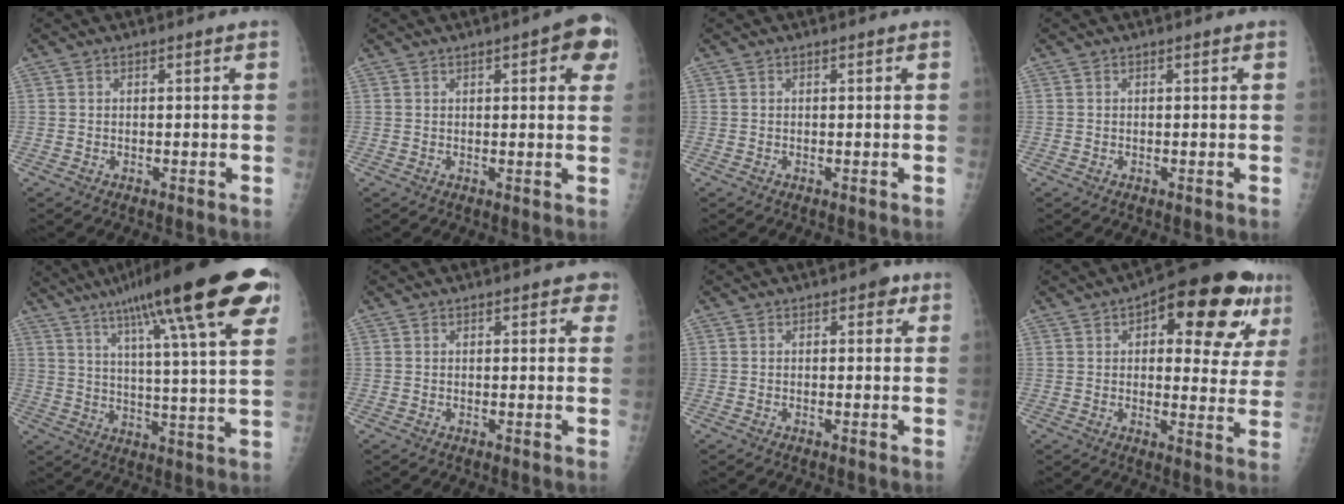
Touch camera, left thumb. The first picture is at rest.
{"total": 6.8, "force": [2.8, 2.0, 5.9], "torque": [-0.050, -0.002, 0.026]}
{"total": 0.0}
{"total": 0.0}
{"total": 26.6, "force": [15.3, 4.0, 21.4], "torque": [-0.319, -0.020, 0.220]}
{"total": 2.3, "force": [1.5, 1.2, 1.4], "torque": [0.003, -0.003, 0.013]}
{"total": 2.1, "force": [0.9, 1.3, 1.4], "torque": [-0.002, 0.002, 0.005]}
{"total": 19.1, "force": [8.4, 8.1, 15.2], "torque": [-0.166, -0.003, 0.107]}